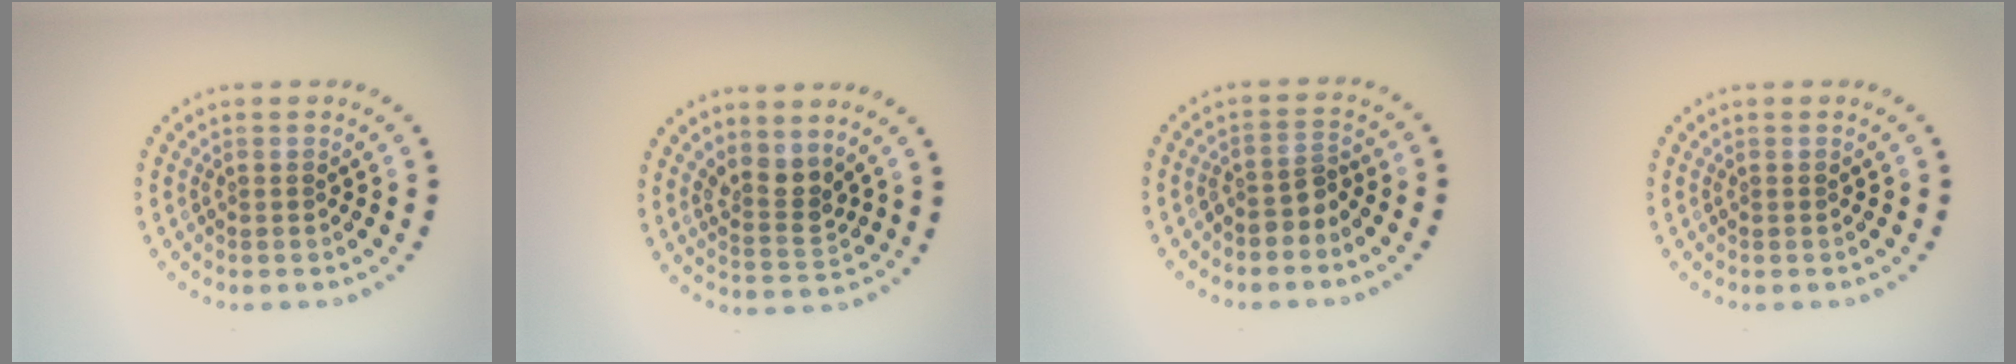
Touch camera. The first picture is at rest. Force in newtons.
{"total": 2.6, "press": 2.2, "slide": 1.5}
{"total": 1.9, "press": 1.4, "slide": 1.3}
{"total": 0.0}